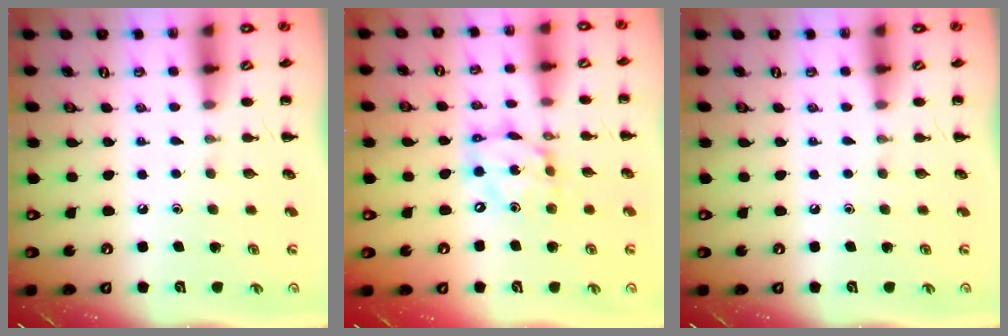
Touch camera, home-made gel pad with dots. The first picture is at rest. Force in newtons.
{"total": 10.9, "press": 10.6, "slide": 2.7}
{"total": 0.0}